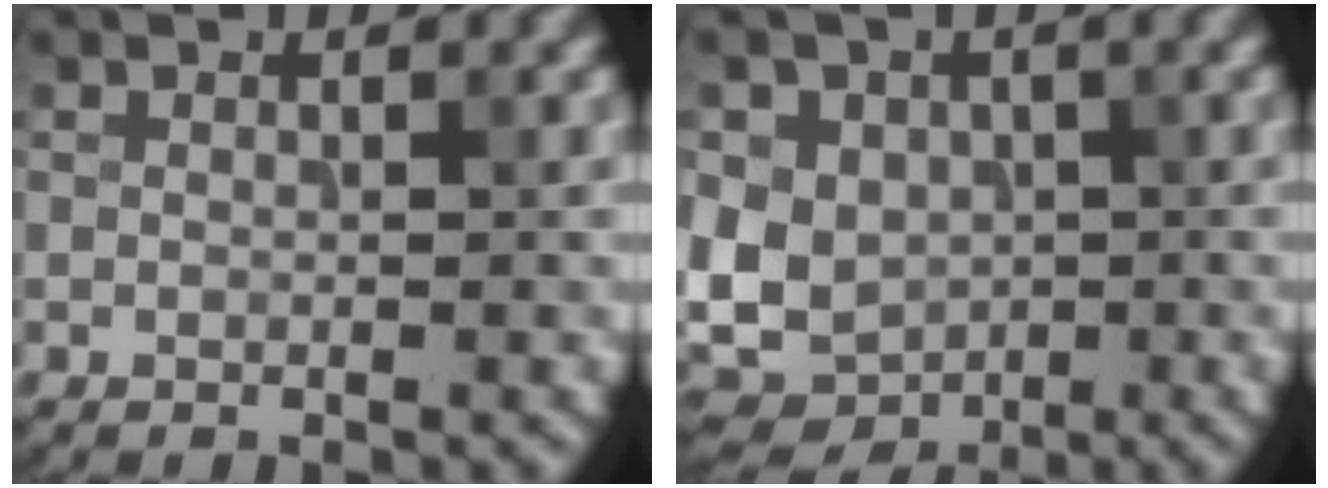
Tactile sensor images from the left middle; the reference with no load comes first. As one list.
[{"total": 8.3, "force": [0.1, 6.8, 4.7], "torque": [-0.081, 0.004, -0.009]}]